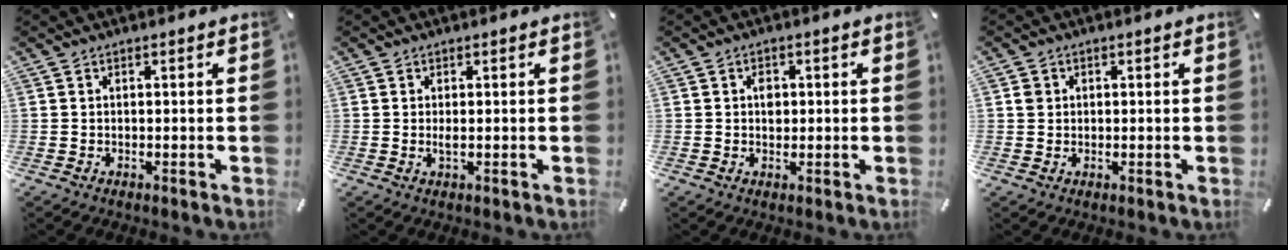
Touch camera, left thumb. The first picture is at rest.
{"total": 1.5, "force": [0.1, 0.2, 1.5], "torque": [-0.029, -0.005, 0.001]}
{"total": 2.5, "force": [0.2, 2.0, 1.5], "torque": [-0.016, -0.001, 0.000]}
{"total": 1.7, "force": [0.3, 1.6, 0.4], "torque": [-0.001, 0.002, 0.001]}